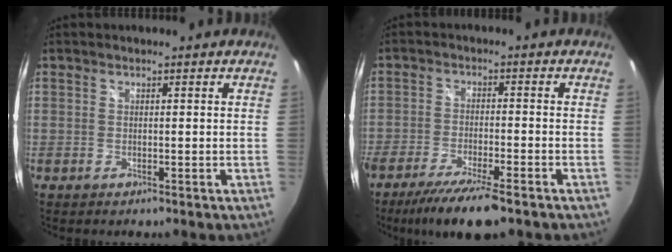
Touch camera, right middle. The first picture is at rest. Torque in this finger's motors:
{"motor_torque": [1.15, -0.98, 0.21, 0.14]}